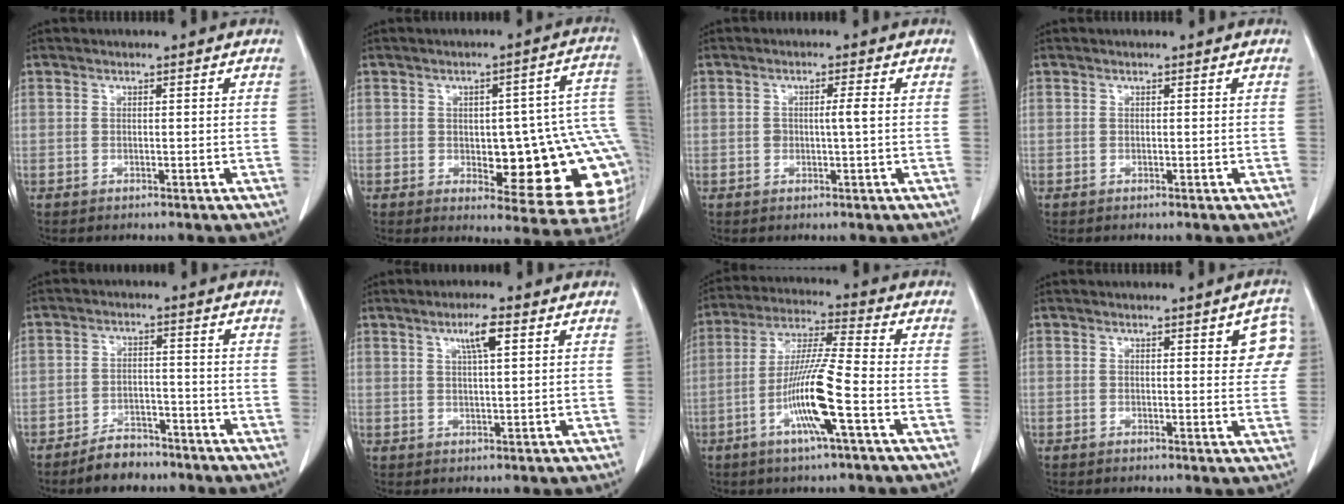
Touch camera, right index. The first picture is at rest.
{"total": 18.7, "force": [-2.1, 5.7, 17.7], "torque": [-0.131, 0.029, -0.005]}
{"total": 2.1, "force": [0.0, 0.1, 2.1], "torque": [-0.039, 0.000, 0.002]}
{"total": 0.0}
{"total": 5.3, "force": [-4.3, 2.5, 1.7], "torque": [-0.029, 0.005, -0.069]}
{"total": 4.1, "force": [1.9, 0.3, 3.6], "torque": [-0.064, 0.002, 0.032]}
{"total": 11.7, "force": [-4.1, -0.2, 11.0], "torque": [-0.217, -0.006, -0.083]}
{"total": 5.1, "force": [1.8, 1.5, 4.5], "torque": [-0.034, 0.001, 0.013]}